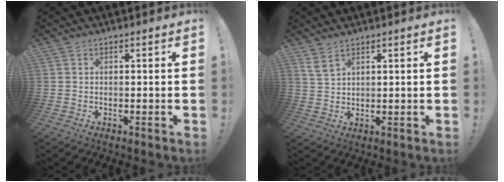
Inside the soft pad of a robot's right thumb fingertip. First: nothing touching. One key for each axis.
{"total": 3.8, "fx": 2.9, "fy": 1.1, "fz": 2.2, "tx": -0.049, "ty": -0.014, "tz": 0.055}